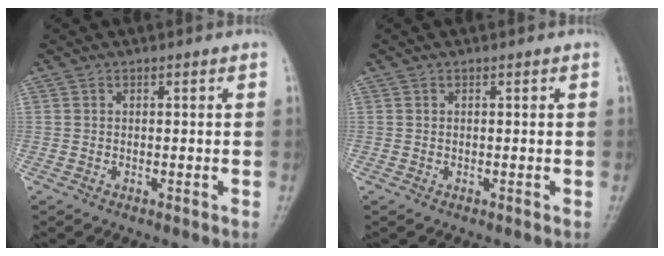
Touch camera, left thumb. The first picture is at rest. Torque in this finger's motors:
{"motor_torque": [0.16, 0.17, 0.00, 0.00, 0.02]}